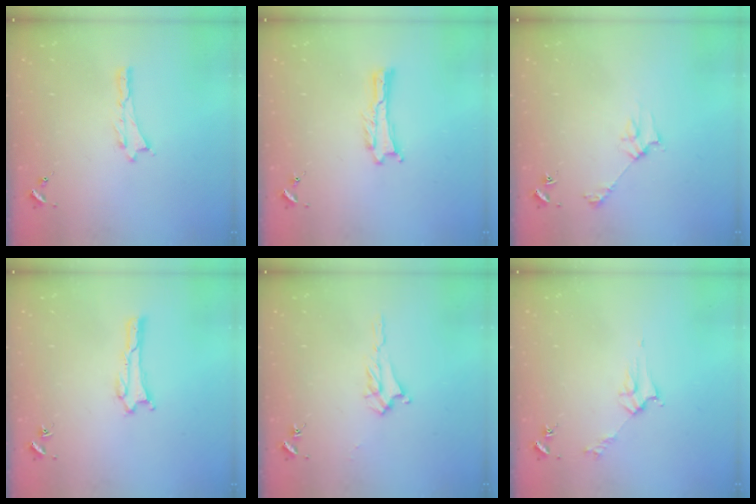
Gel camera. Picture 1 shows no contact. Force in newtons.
{"total": 0.0}
{"total": 3.1, "press": 3.1, "slide": 0.3}
{"total": 0.8, "press": 0.8, "slide": 0.2}
{"total": 2.4, "press": 2.4, "slide": 0.4}
{"total": 2.8, "press": 2.8, "slide": 0.3}